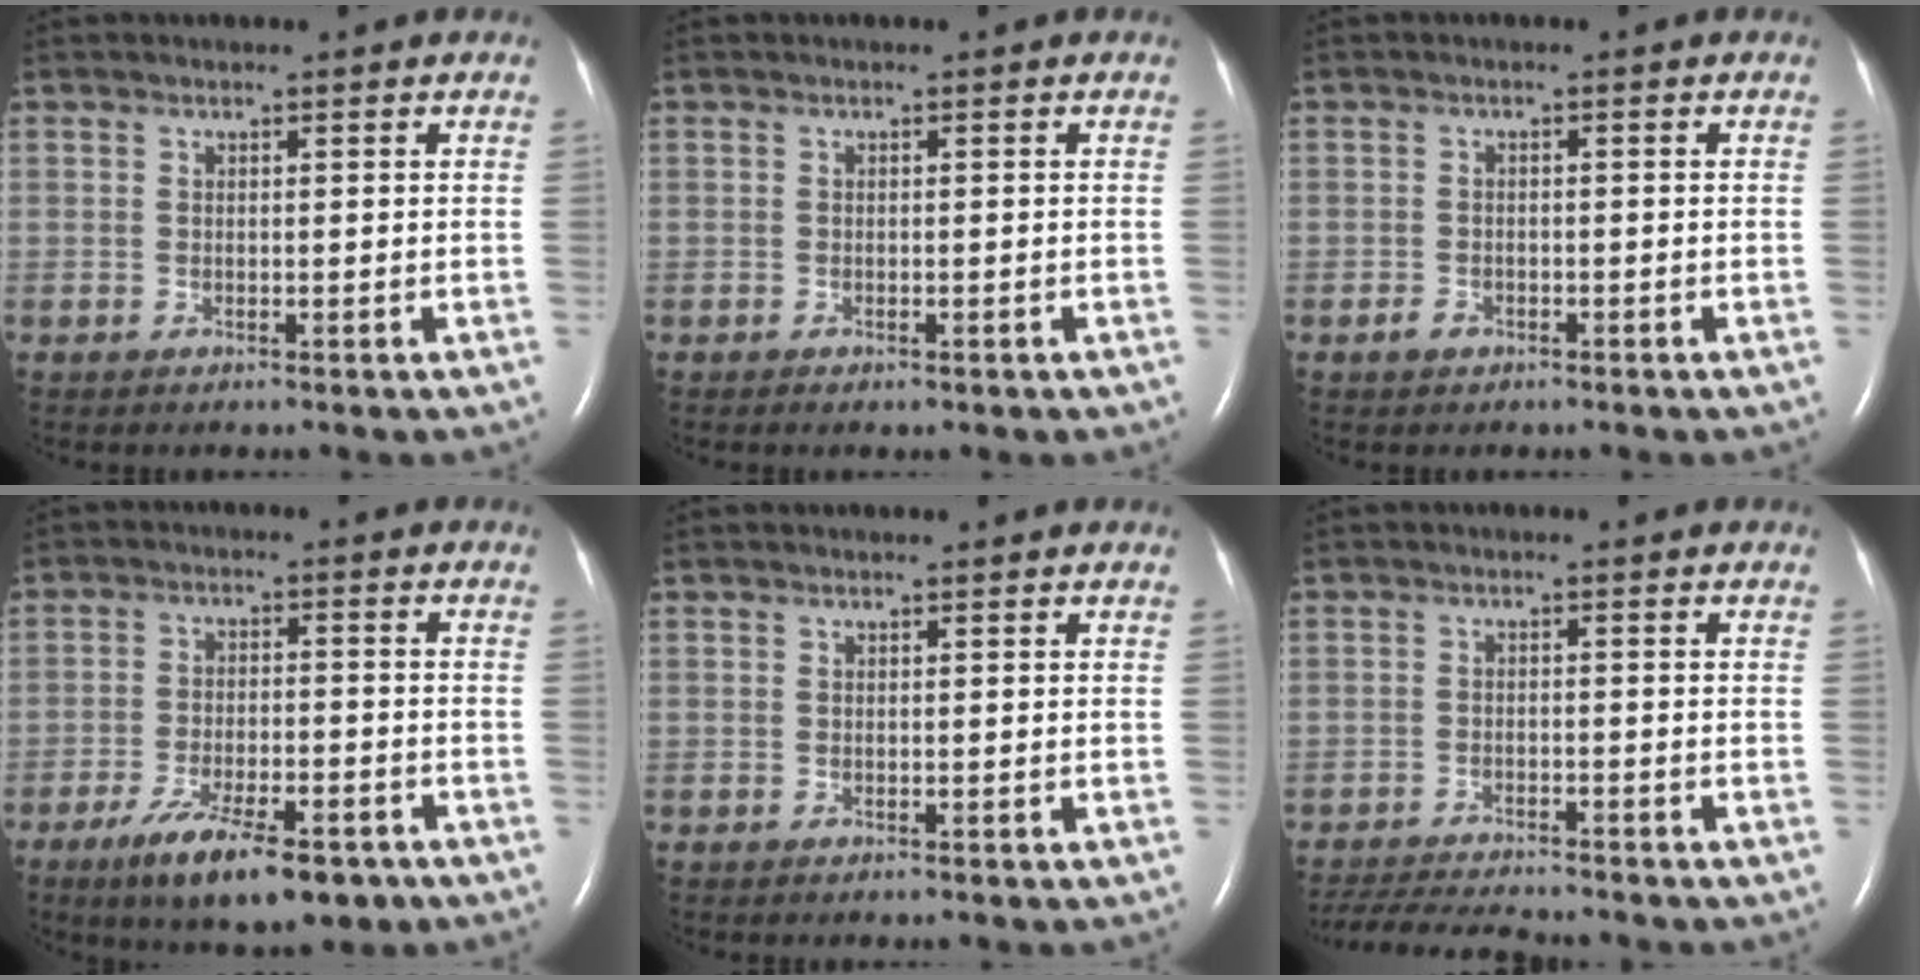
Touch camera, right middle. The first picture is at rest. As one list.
[{"total": 1.1, "force": [-0.7, 0.5, 0.7], "torque": [-0.011, -0.001, -0.003]}, {"total": 1.5, "force": [-1.0, 1.0, 0.5], "torque": [-0.014, 0.002, -0.016]}, {"total": 11.7, "force": [-7.7, 3.8, 8.0], "torque": [-0.132, -0.012, -0.120]}, {"total": 0.0}, {"total": 8.5, "force": [-8.0, 0.3, 2.6], "torque": [-0.047, -0.011, -0.132]}]